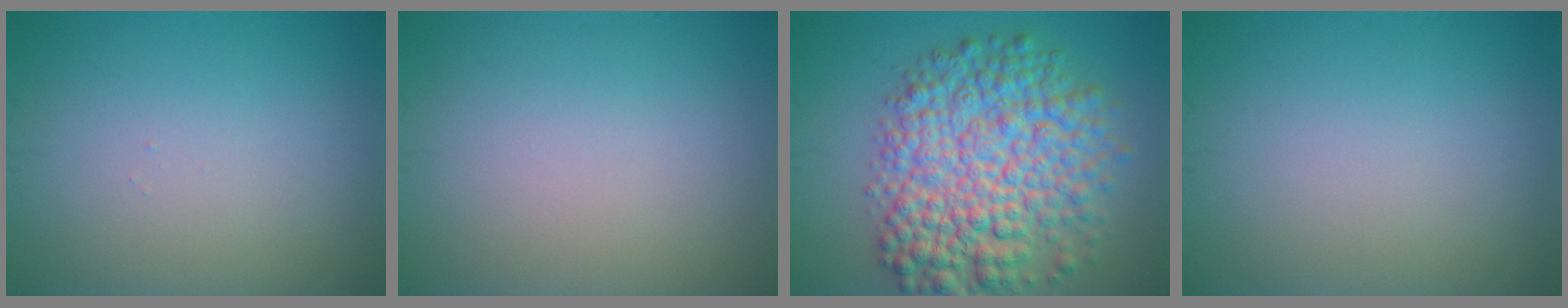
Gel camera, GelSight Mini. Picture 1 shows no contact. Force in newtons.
{"total": 0.0}
{"total": 10.2, "press": 10.2, "slide": 0.2}
{"total": 0.0}